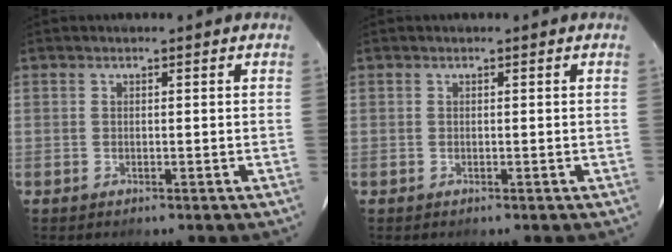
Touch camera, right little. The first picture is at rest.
{"total": 0.0}